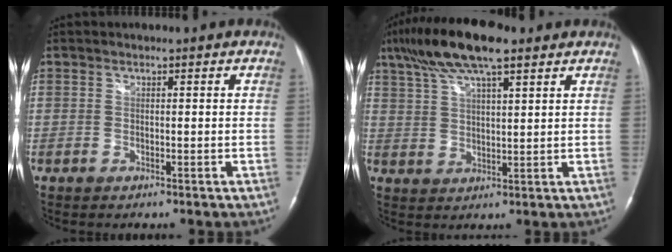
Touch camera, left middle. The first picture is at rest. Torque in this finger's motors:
{"motor_torque": [1.31, -0.82, 0.20, 0.10]}